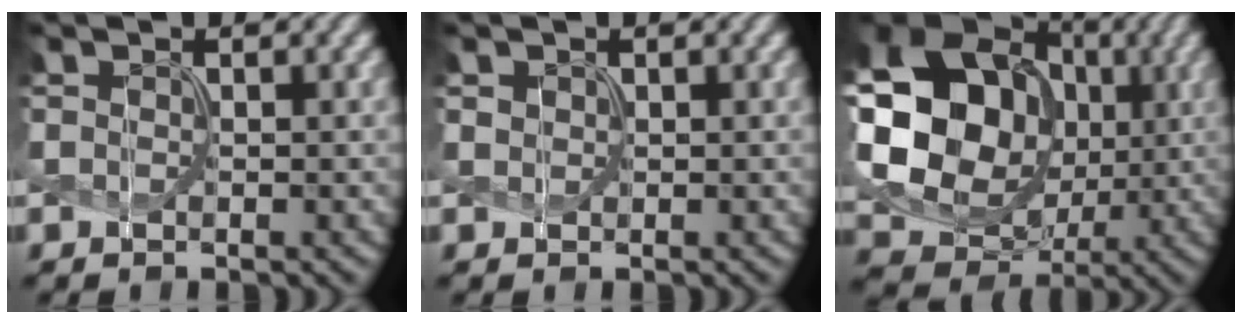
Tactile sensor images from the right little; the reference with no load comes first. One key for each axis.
{"total": 0.5, "fx": 0.3, "fy": 0.4, "fz": 0.1, "tx": -0.003, "ty": -0.001, "tz": 0.008}
{"total": 22.9, "fx": 3.2, "fy": 20.3, "fz": 10.0, "tx": -0.249, "ty": 0.033, "tz": 0.016}